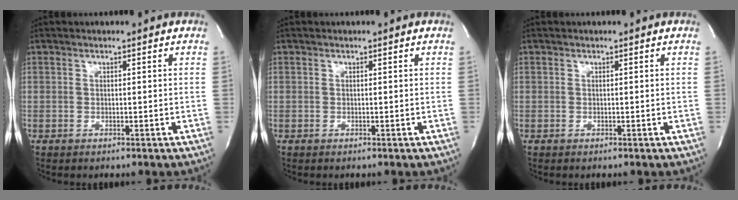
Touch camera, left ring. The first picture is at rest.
{"total": 0.0}
{"total": 0.0}